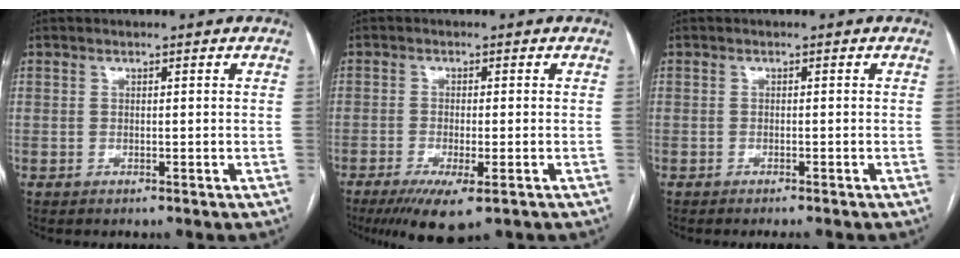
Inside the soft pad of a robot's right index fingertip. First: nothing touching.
{"total": 7.3, "force": [-4.3, 1.3, 5.7], "torque": [-0.095, -0.020, -0.067]}
{"total": 2.5, "force": [-2.2, 0.1, 1.0], "torque": [-0.010, -0.004, -0.029]}